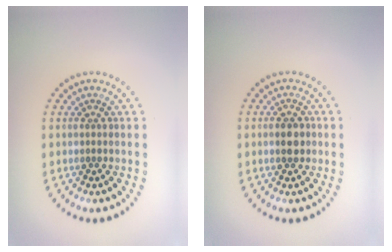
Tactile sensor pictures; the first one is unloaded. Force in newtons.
{"total": 1.9, "press": 1.9, "slide": 0.1}